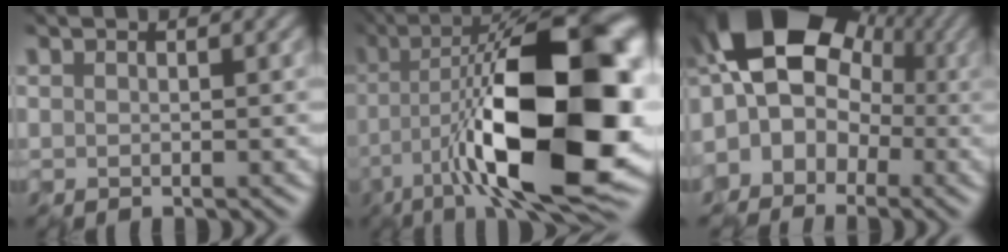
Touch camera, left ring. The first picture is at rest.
{"total": 18.0, "force": [-2.7, 5.6, 16.9], "torque": [-0.257, 0.012, -0.051]}
{"total": 15.4, "force": [2.6, 12.4, 8.8], "torque": [-0.152, 0.052, -0.004]}